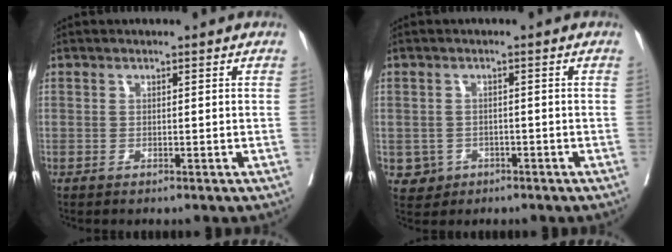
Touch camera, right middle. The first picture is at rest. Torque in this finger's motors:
{"motor_torque": [-0.37, -0.01, -0.03, -0.01]}